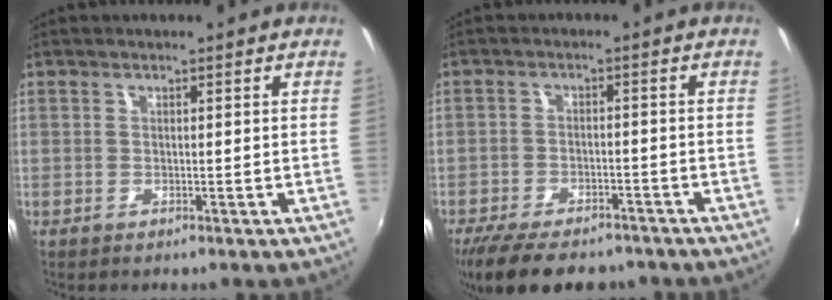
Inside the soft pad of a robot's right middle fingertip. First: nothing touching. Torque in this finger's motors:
{"motor_torque": [1.17, -0.96, 0.20, 0.07]}